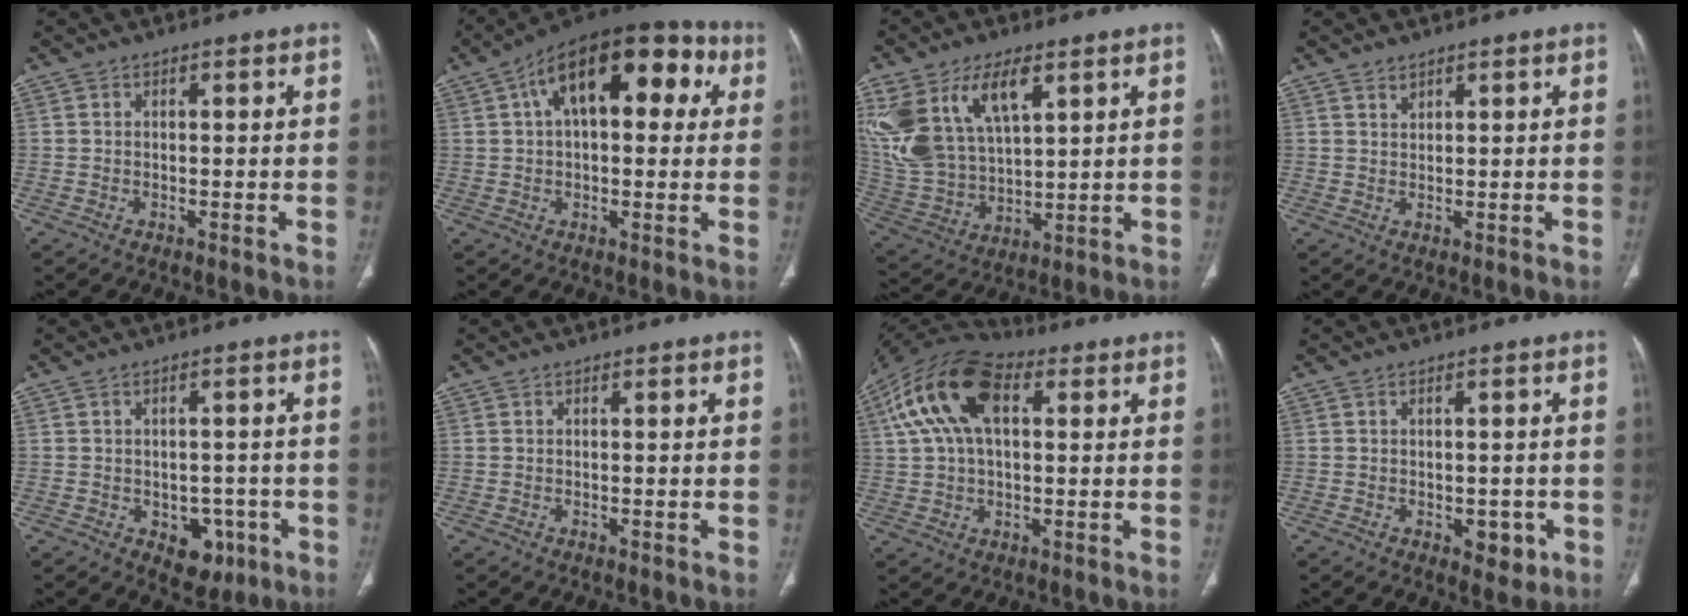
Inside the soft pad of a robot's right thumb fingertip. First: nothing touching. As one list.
[{"total": 20.4, "force": [6.7, 10.4, 16.3], "torque": [-0.211, 0.040, 0.094]}, {"total": 20.5, "force": [9.0, 10.9, 14.9], "torque": [-0.312, -0.021, 0.184]}, {"total": 1.5, "force": [1.2, 0.7, 0.4], "torque": [0.000, -0.009, 0.021]}, {"total": 6.2, "force": [-2.4, 4.4, 3.7], "torque": [-0.014, 0.011, -0.022]}, {"total": 0.0}, {"total": 16.5, "force": [5.0, 9.0, 12.9], "torque": [-0.245, 0.031, 0.083]}, {"total": 3.9, "force": [-1.2, 2.4, 2.8], "torque": [-0.013, 0.000, -0.008]}]